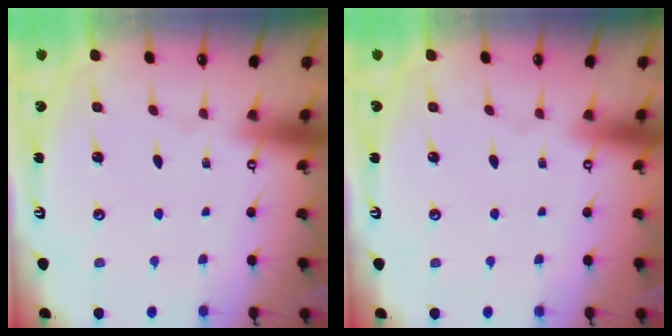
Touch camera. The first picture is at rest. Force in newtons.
{"total": 0.0}